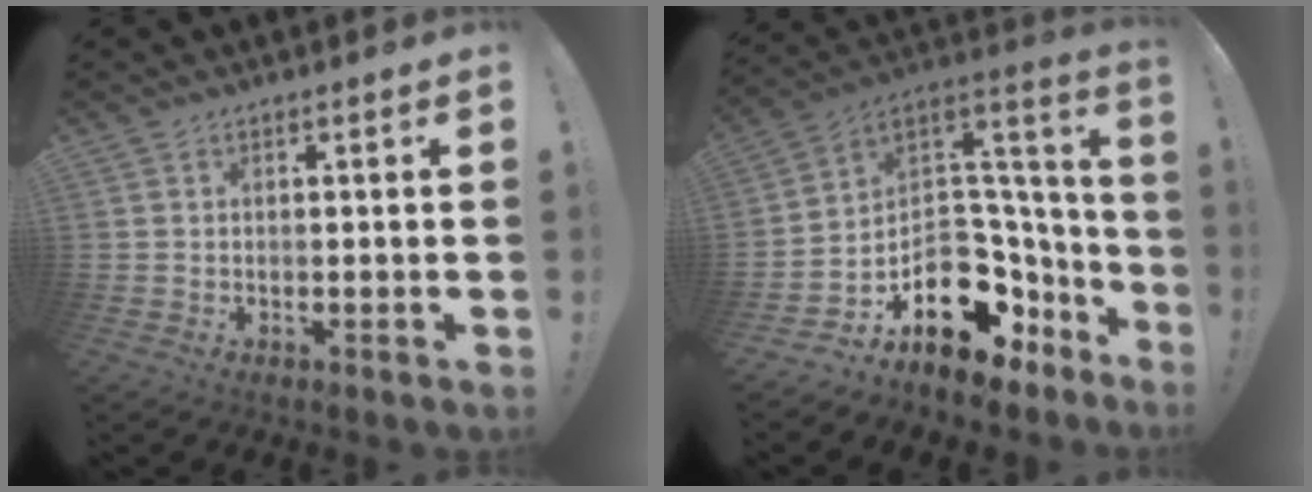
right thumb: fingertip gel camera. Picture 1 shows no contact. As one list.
[{"total": 16.9, "force": [-6.5, 12.5, 9.3], "torque": [-0.096, 0.016, -0.079]}]